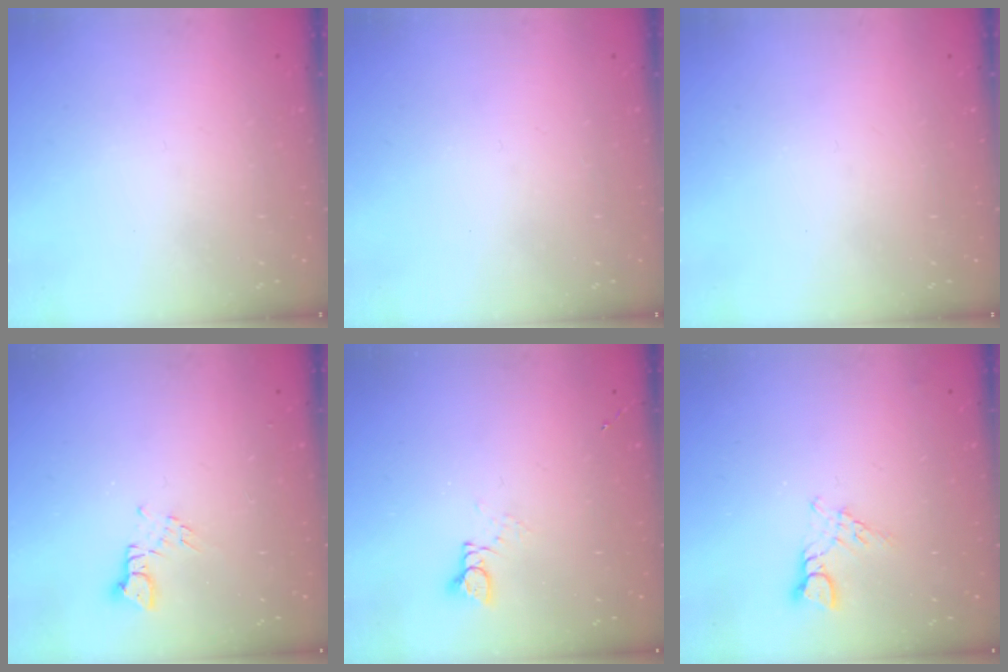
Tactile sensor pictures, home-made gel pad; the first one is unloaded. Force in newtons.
{"total": 0.0}
{"total": 0.0}
{"total": 2.4, "press": 2.3, "slide": 0.3}
{"total": 2.6, "press": 2.6, "slide": 0.3}
{"total": 3.8, "press": 3.8, "slide": 0.4}